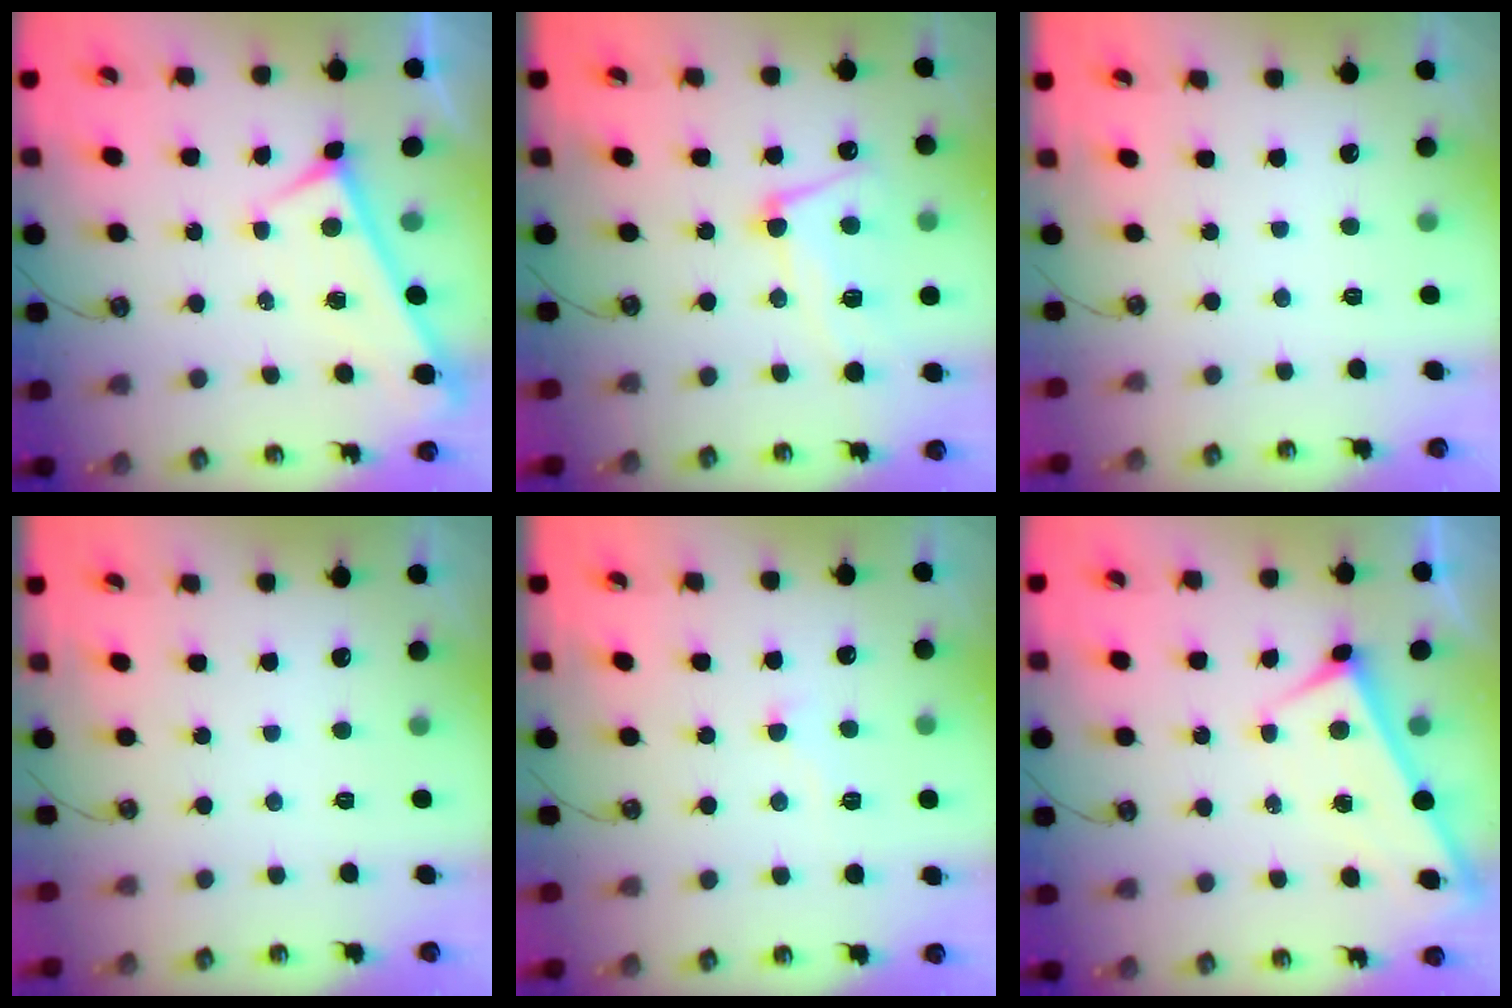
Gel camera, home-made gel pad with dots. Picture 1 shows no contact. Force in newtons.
{"total": 8.5, "press": 8.5, "slide": 1.0}
{"total": 0.0}
{"total": 0.0}
{"total": 1.9, "press": 1.8, "slide": 0.6}
{"total": 1.9, "press": 1.9, "slide": 0.2}